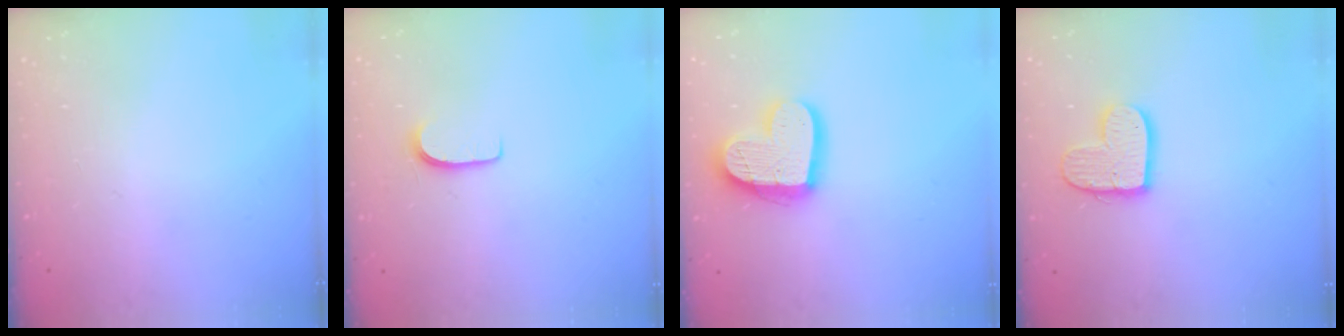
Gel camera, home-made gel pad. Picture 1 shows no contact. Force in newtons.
{"total": 5.4, "press": 5.3, "slide": 0.5}
{"total": 17.2, "press": 17.1, "slide": 1.5}
{"total": 12.2, "press": 12.1, "slide": 1.1}